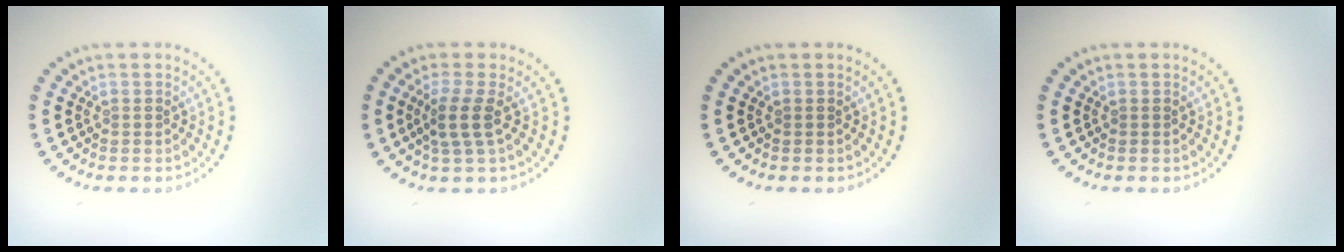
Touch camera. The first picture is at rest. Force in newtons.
{"total": 2.5, "press": 1.9, "slide": 1.5}
{"total": 0.0}
{"total": 0.0}